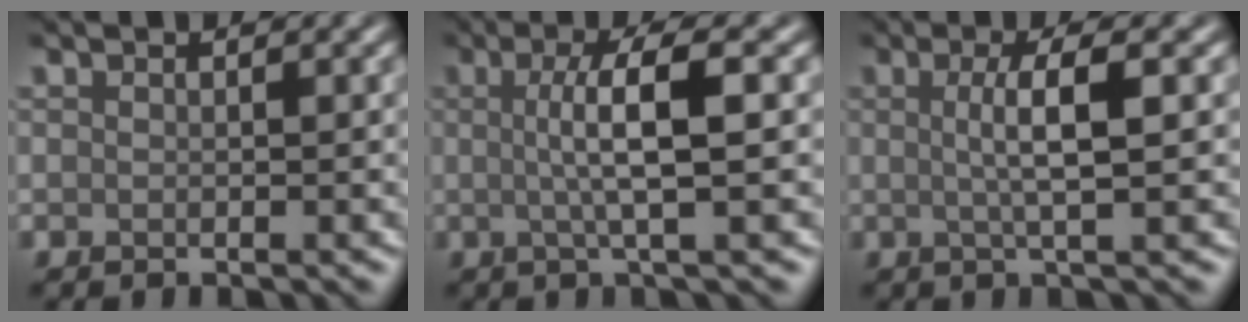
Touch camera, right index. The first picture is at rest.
{"total": 4.9, "force": [0.3, 1.0, 4.8], "torque": [-0.081, 0.005, 0.001]}
{"total": 3.8, "force": [0.3, 0.8, 3.7], "torque": [-0.060, 0.004, 0.001]}